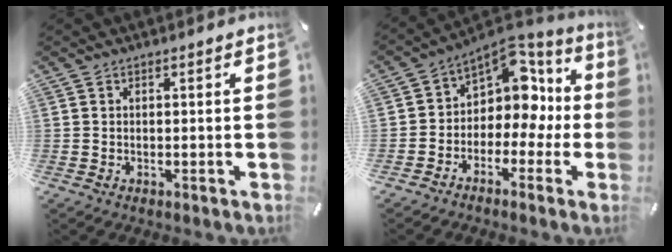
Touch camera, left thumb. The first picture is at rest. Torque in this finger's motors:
{"motor_torque": [0.28, 0.23, 0.68, 0.28, 0.10]}